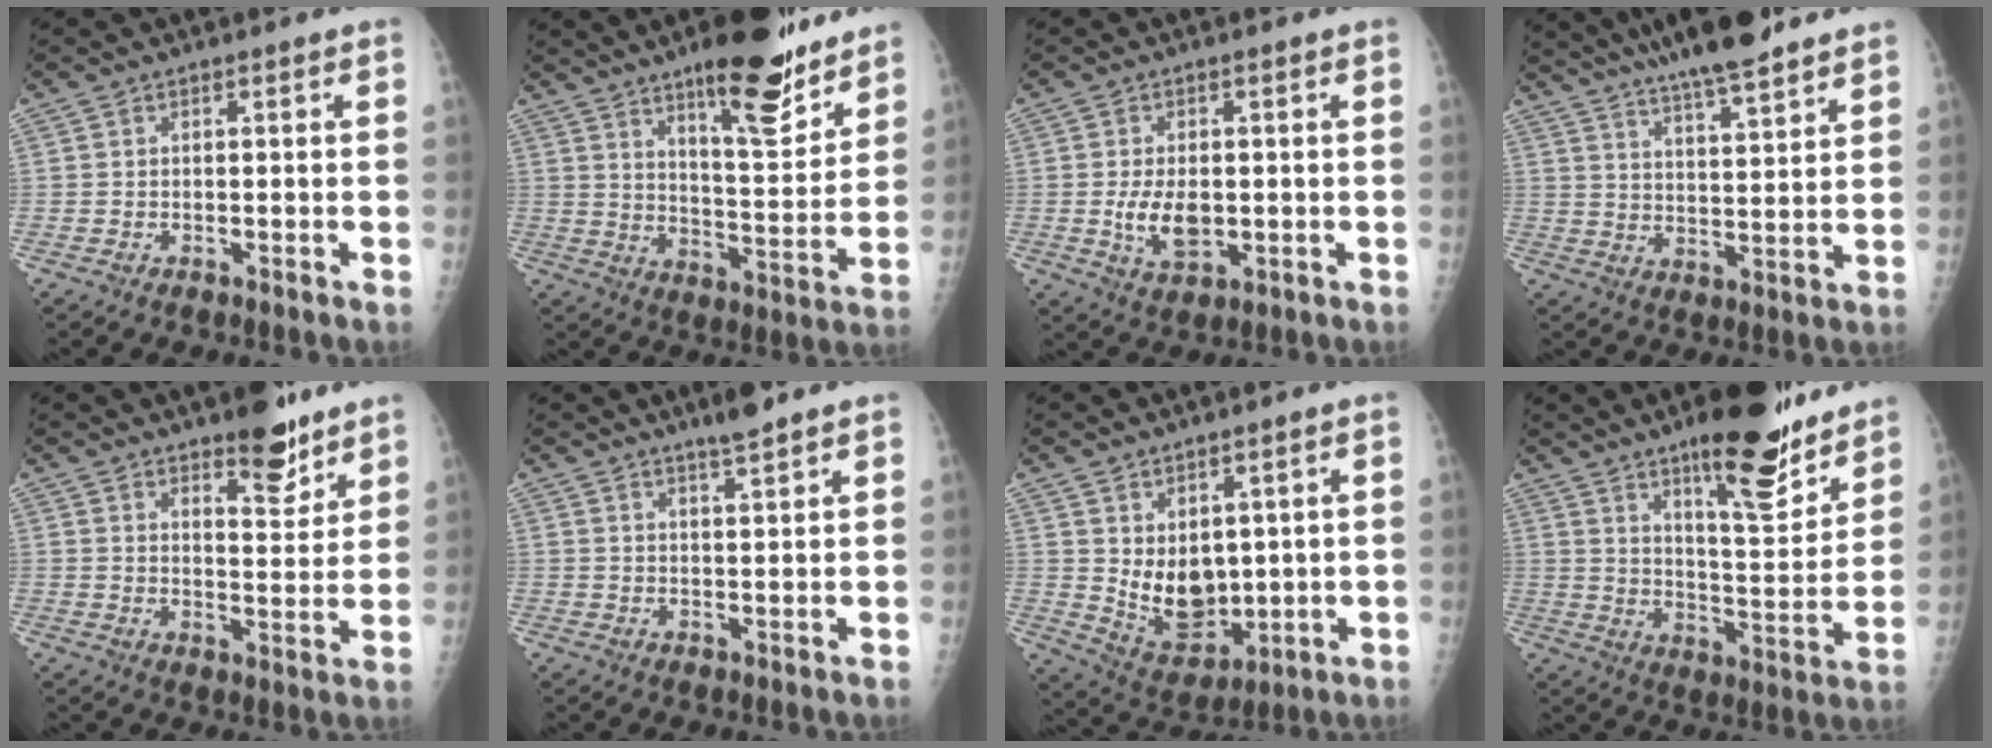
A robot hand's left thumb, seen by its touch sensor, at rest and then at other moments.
{"total": 16.5, "force": [11.6, 4.7, 10.8], "torque": [-0.119, -0.082, 0.181]}
{"total": 6.5, "force": [-0.6, 3.7, 5.3], "torque": [-0.089, -0.010, -0.003]}
{"total": 14.3, "force": [11.7, 2.2, 7.9], "torque": [-0.110, -0.046, 0.186]}
{"total": 9.1, "force": [6.6, 3.2, 5.3], "torque": [-0.050, -0.047, 0.100]}
{"total": 4.1, "force": [3.3, 0.2, 2.5], "torque": [-0.039, -0.019, 0.057]}
{"total": 9.6, "force": [1.7, 6.4, 7.0], "torque": [-0.079, -0.030, 0.056]}
{"total": 17.9, "force": [12.6, 5.0, 11.6], "torque": [-0.126, -0.086, 0.196]}